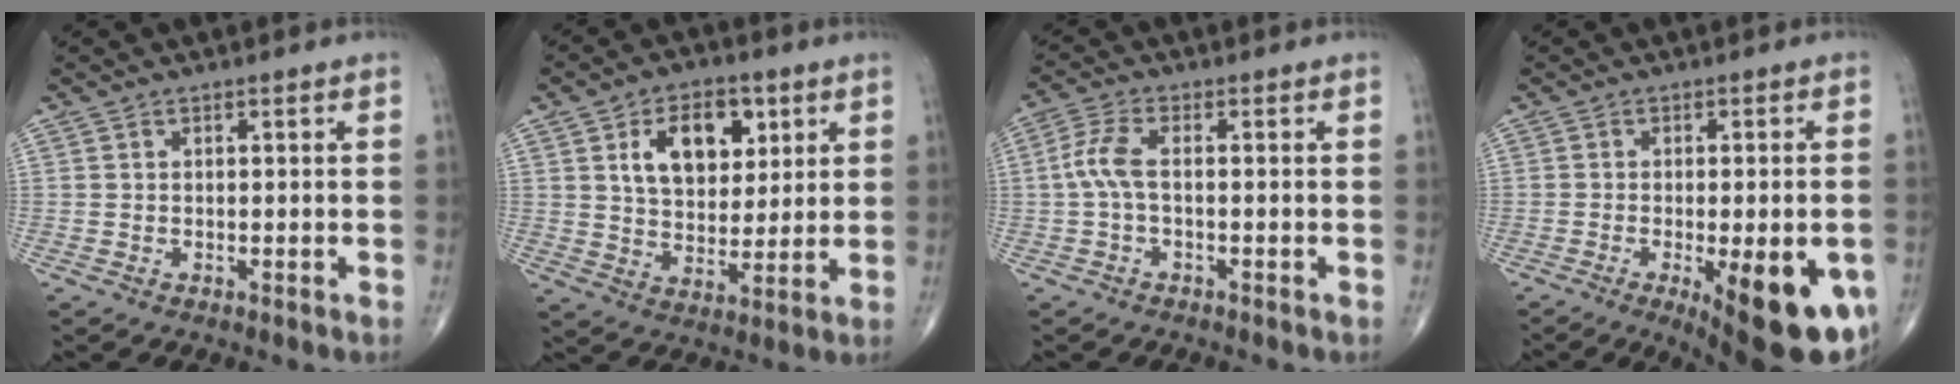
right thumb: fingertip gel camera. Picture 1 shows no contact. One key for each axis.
{"total": 12.8, "fx": 4.7, "fy": 8.1, "fz": 8.8, "tx": -0.098, "ty": -0.016, "tz": 0.082}
{"total": 4.7, "fx": -0.4, "fy": 1.6, "fz": 4.4, "tx": -0.111, "ty": 0.013, "tz": -0.016}
{"total": 18.0, "fx": -6.6, "fy": 6.0, "fz": 15.7, "tx": -0.156, "ty": -0.009, "tz": -0.072}